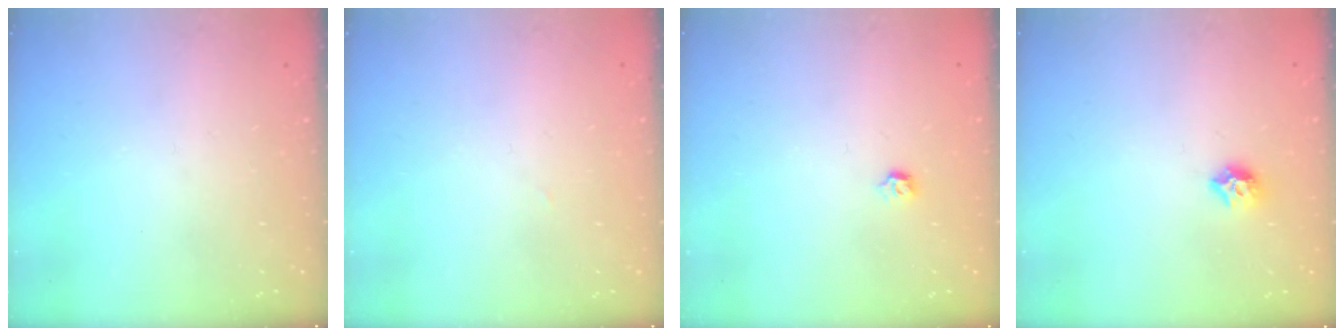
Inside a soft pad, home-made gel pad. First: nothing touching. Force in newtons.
{"total": 1.1, "press": 1.1, "slide": 0.1}
{"total": 2.8, "press": 2.7, "slide": 0.8}
{"total": 7.5, "press": 7.4, "slide": 0.8}